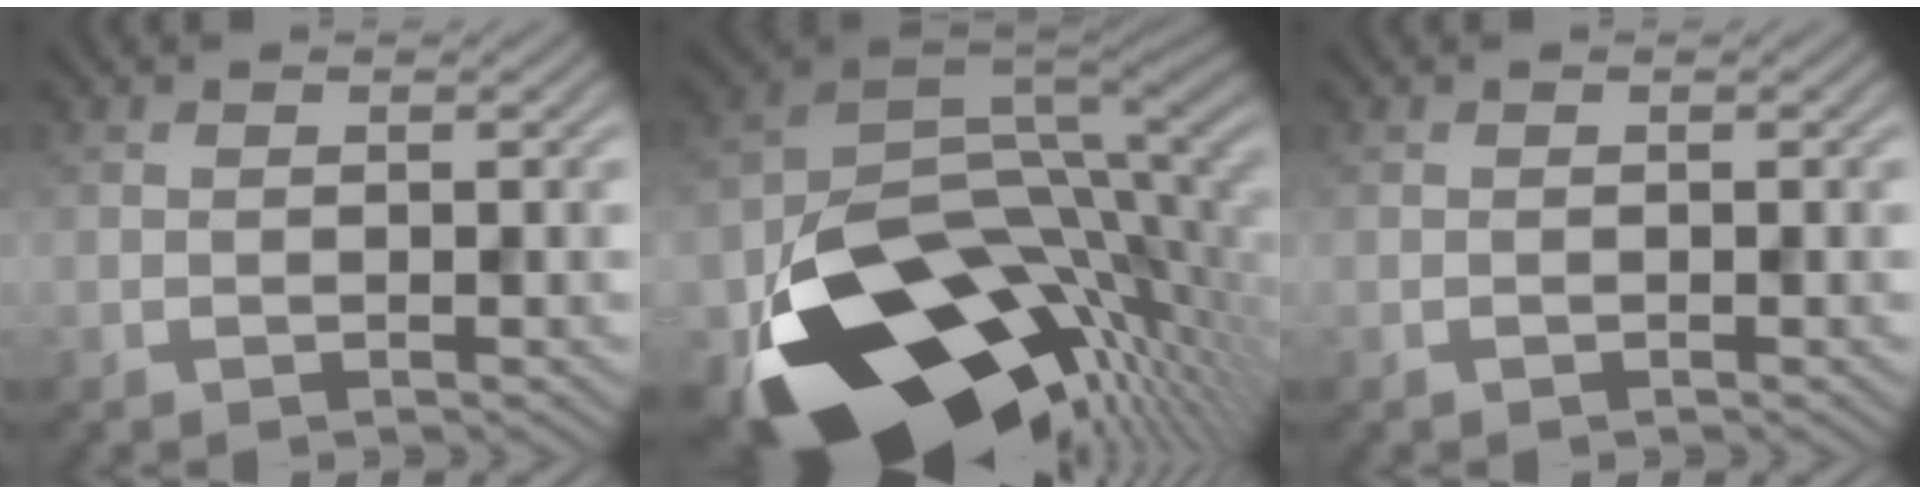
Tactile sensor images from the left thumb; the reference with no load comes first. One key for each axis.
{"total": 18.9, "fx": -7.9, "fy": 11.3, "fz": 12.9, "tx": -0.266, "ty": -0.056, "tz": -0.110}
{"total": 0.0}